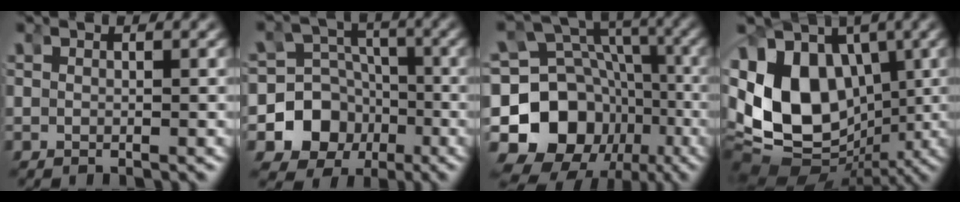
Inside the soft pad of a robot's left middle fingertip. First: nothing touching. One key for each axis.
{"total": 14.8, "fx": -5.5, "fy": 13.1, "fz": 4.2, "tx": -0.089, "ty": -0.061, "tz": -0.092}
{"total": 22.8, "fx": -4.6, "fy": 19.7, "fz": 10.5, "tx": -0.223, "ty": -0.086, "tz": -0.067}
{"total": 19.1, "fx": -1.4, "fy": 15.5, "fz": 11.0, "tx": -0.230, "ty": -0.069, "tz": -0.002}